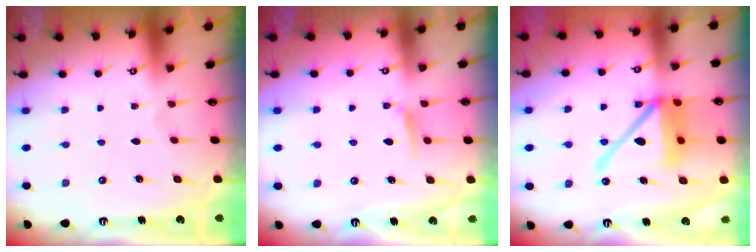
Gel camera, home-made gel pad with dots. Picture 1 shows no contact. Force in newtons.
{"total": 5.5, "press": 5.4, "slide": 0.7}
{"total": 15.1, "press": 14.8, "slide": 2.7}